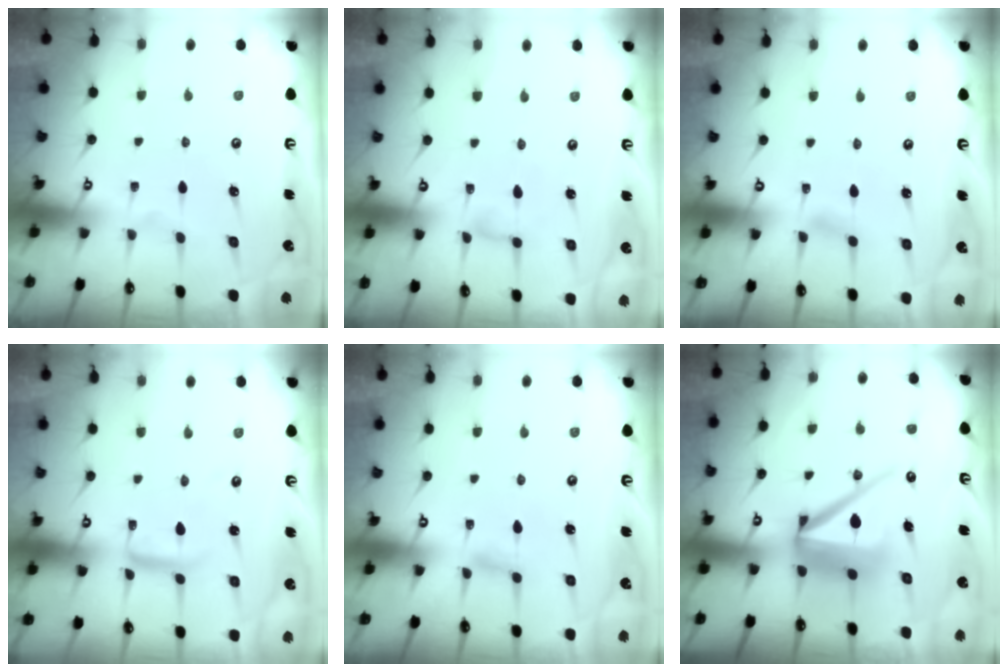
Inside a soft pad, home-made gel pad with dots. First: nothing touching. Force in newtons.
{"total": 3.5, "press": 3.5, "slide": 0.3}
{"total": 4.9, "press": 4.9, "slide": 0.6}
{"total": 7.7, "press": 7.7, "slide": 0.3}
{"total": 4.7, "press": 4.7, "slide": 0.5}
{"total": 12.9, "press": 12.8, "slide": 1.5}